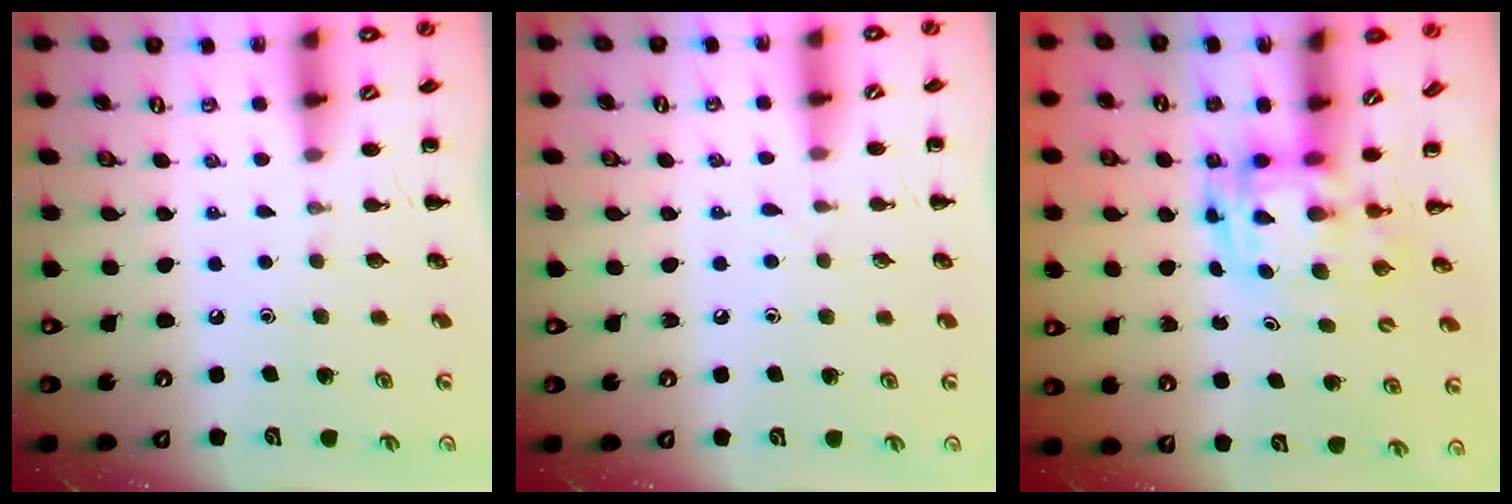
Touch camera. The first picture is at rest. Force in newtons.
{"total": 3.0, "press": 2.6, "slide": 1.5}
{"total": 3.0, "press": 3.0, "slide": 0.6}